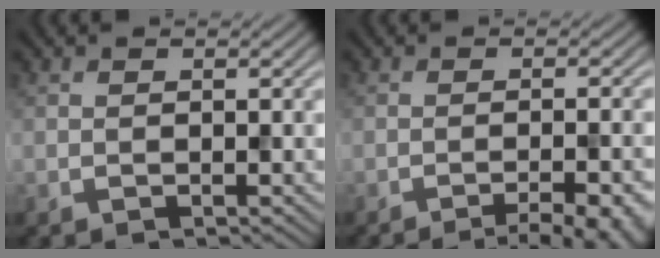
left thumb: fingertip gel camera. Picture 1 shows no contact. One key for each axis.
{"total": 7.2, "fx": -4.9, "fy": 1.7, "fz": 5.0, "tx": -0.051, "ty": 0.009, "tz": -0.056}